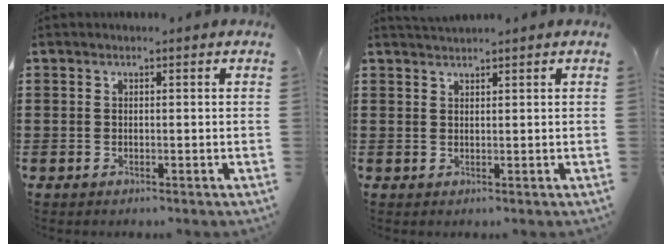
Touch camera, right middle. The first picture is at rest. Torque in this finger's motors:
{"motor_torque": [-0.48, -0.81, -0.03, -0.01]}